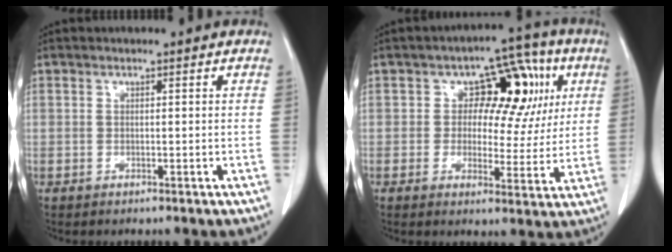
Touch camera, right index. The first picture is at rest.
{"total": 10.3, "force": [2.9, 6.8, 7.2], "torque": [-0.066, 0.034, 0.039]}